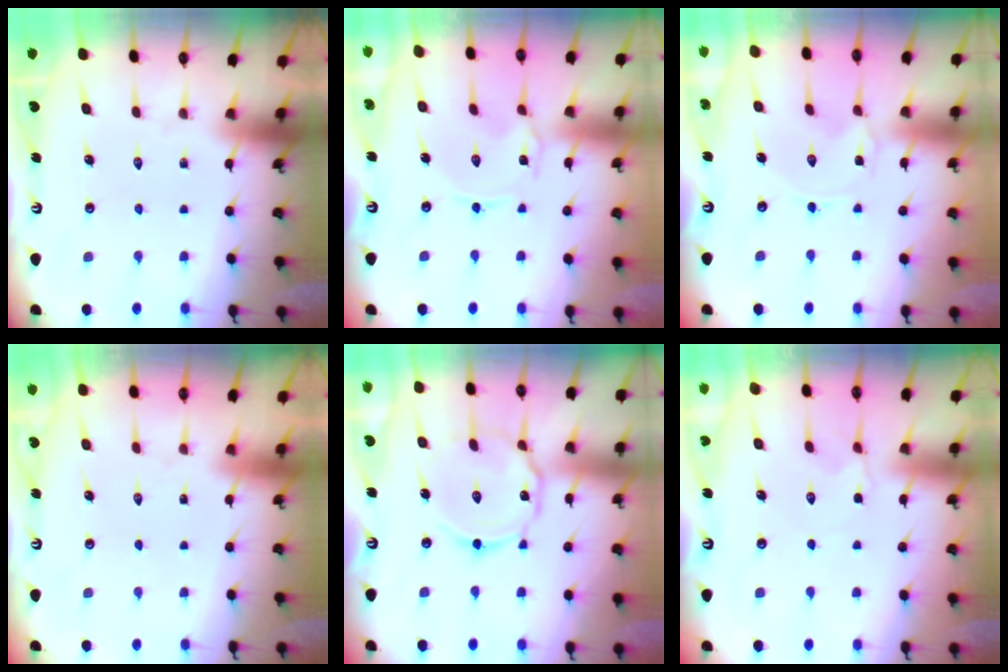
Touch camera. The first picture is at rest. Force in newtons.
{"total": 0.7, "press": 0.7, "slide": 0.1}
{"total": 0.0}
{"total": 1.6, "press": 1.6, "slide": 0.1}
{"total": 10.2, "press": 10.2, "slide": 0.6}
{"total": 2.2, "press": 2.1, "slide": 0.7}